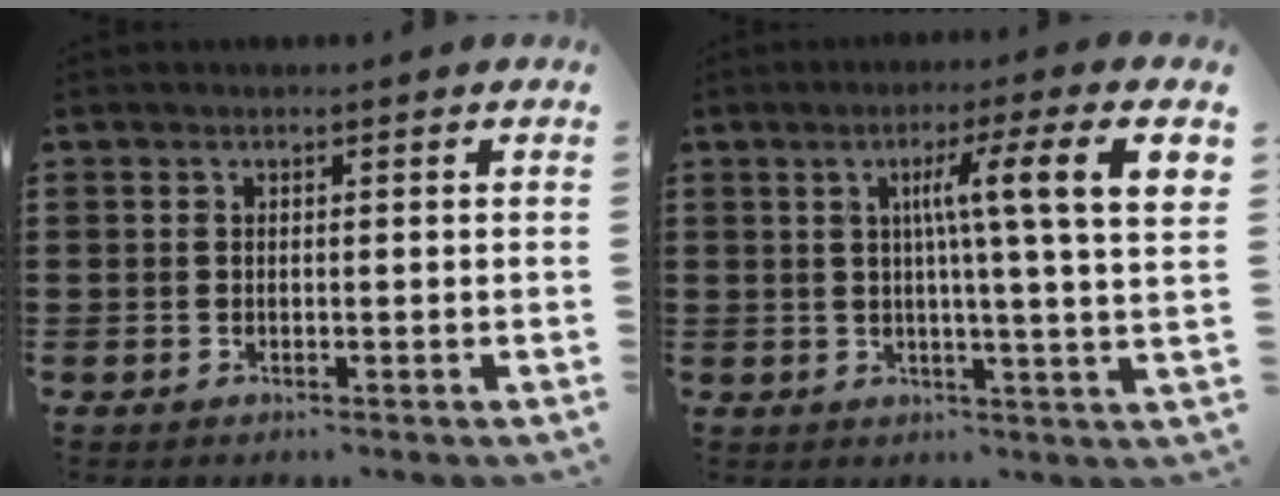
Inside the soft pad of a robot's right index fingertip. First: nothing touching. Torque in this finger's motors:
{"motor_torque": [1.42, 0.70, 0.64, 0.15]}